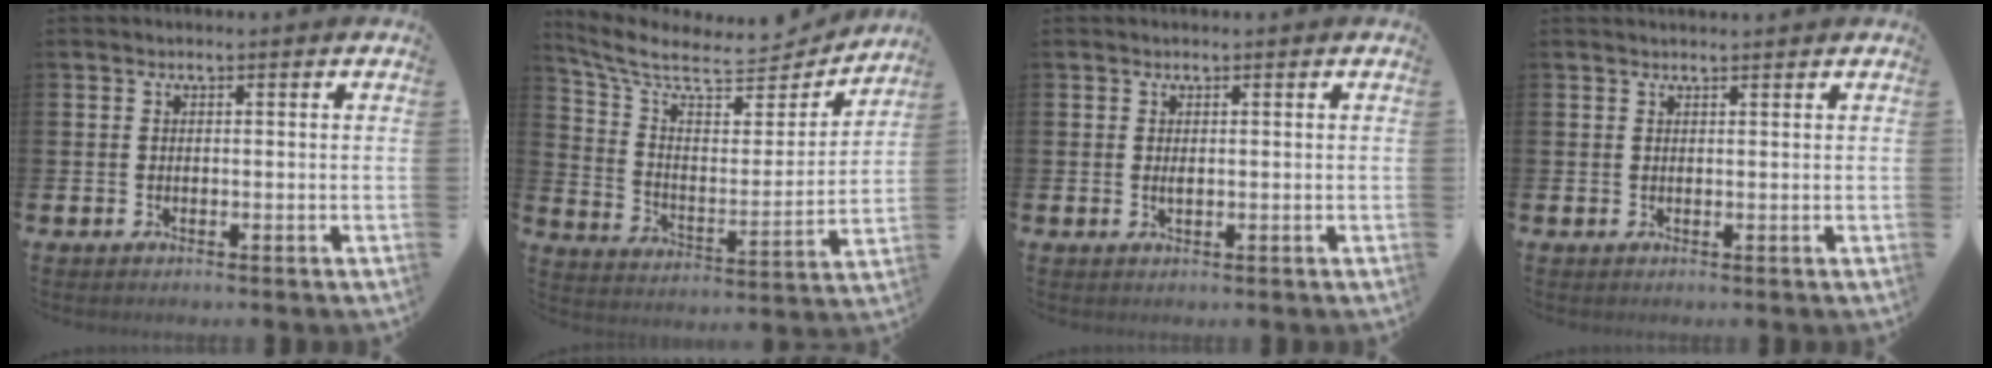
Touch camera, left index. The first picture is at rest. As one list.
[{"total": 8.9, "force": [7.8, 3.1, 3.0], "torque": [-0.094, -0.063, 0.130]}, {"total": 0.8, "force": [0.2, 0.3, 0.7], "torque": [-0.009, 0.000, 0.002]}, {"total": 0.9, "force": [0.9, -0.1, 0.0], "torque": [0.011, -0.006, 0.014]}]